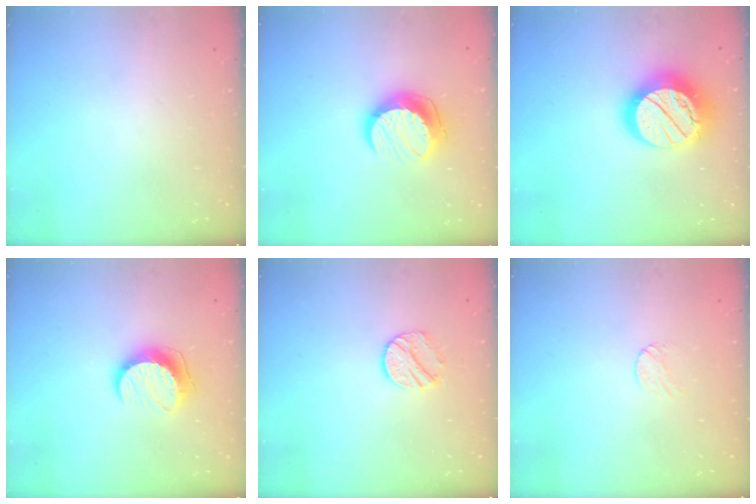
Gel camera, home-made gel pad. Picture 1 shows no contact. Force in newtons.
{"total": 12.0, "press": 11.9, "slide": 0.8}
{"total": 19.6, "press": 19.5, "slide": 1.5}
{"total": 10.3, "press": 10.3, "slide": 0.1}
{"total": 9.5, "press": 9.4, "slide": 0.8}
{"total": 3.5, "press": 3.4, "slide": 0.2}